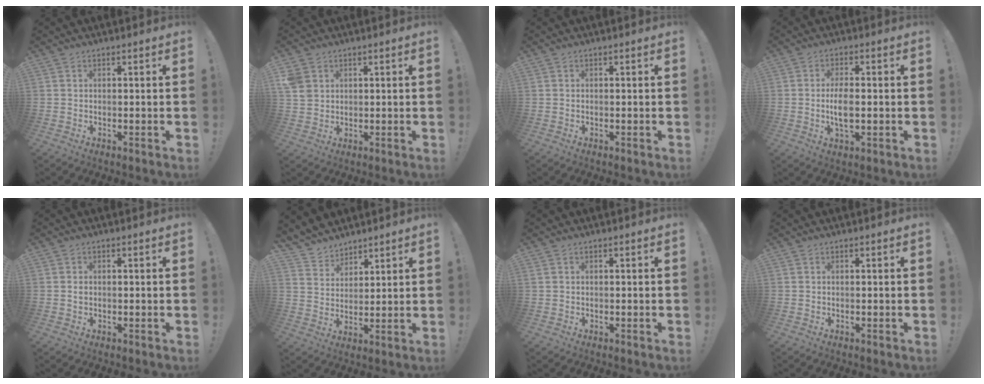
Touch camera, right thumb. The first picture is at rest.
{"total": 4.7, "force": [2.3, 3.8, 1.7], "torque": [-0.029, -0.002, 0.048]}
{"total": 0.0}
{"total": 5.9, "force": [-0.6, 2.4, 5.4], "torque": [-0.102, -0.008, -0.017]}
{"total": 0.6, "force": [-0.1, 0.5, 0.3], "torque": [-0.009, 0.005, -0.001]}
{"total": 7.7, "force": [6.4, 4.1, 0.5], "torque": [-0.021, -0.054, 0.127]}
{"total": 0.0}
{"total": 0.0}